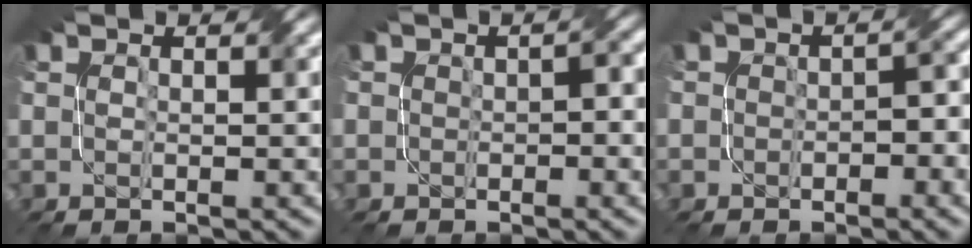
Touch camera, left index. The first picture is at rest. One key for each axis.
{"total": 1.9, "fx": -0.6, "fy": 1.0, "fz": 1.5, "tx": -0.014, "ty": 0.006, "tz": -0.004}
{"total": 2.9, "fx": -1.1, "fy": 1.8, "fz": 2.0, "tx": -0.015, "ty": 0.004, "tz": -0.012}